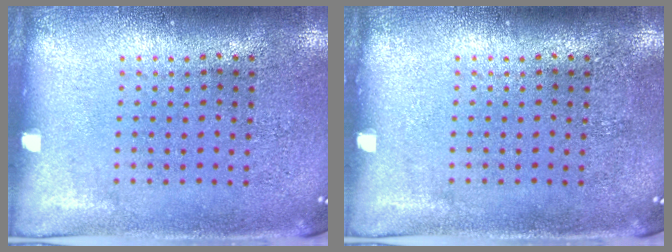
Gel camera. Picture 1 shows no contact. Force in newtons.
{"total": 0.0}